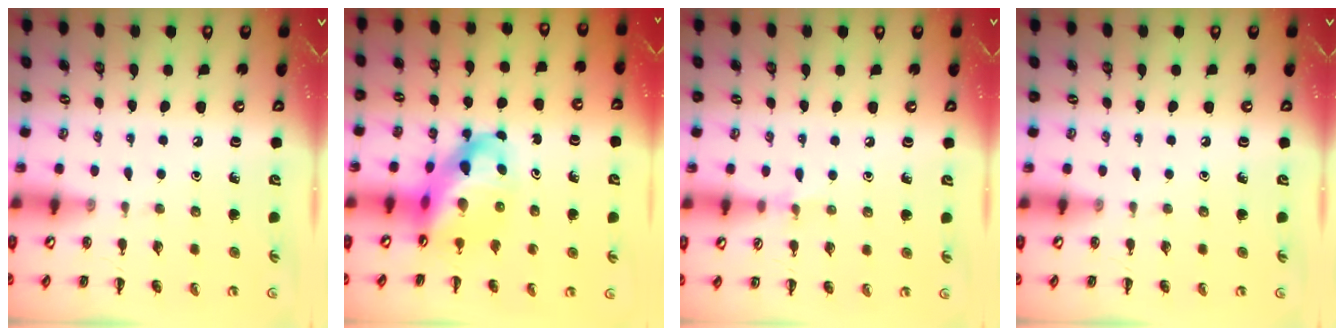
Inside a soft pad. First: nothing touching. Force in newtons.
{"total": 12.6, "press": 12.1, "slide": 3.4}
{"total": 4.6, "press": 4.3, "slide": 1.7}
{"total": 0.0}